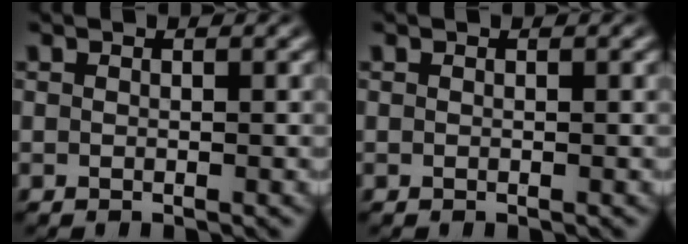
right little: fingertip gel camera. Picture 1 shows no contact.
{"total": 0.0}